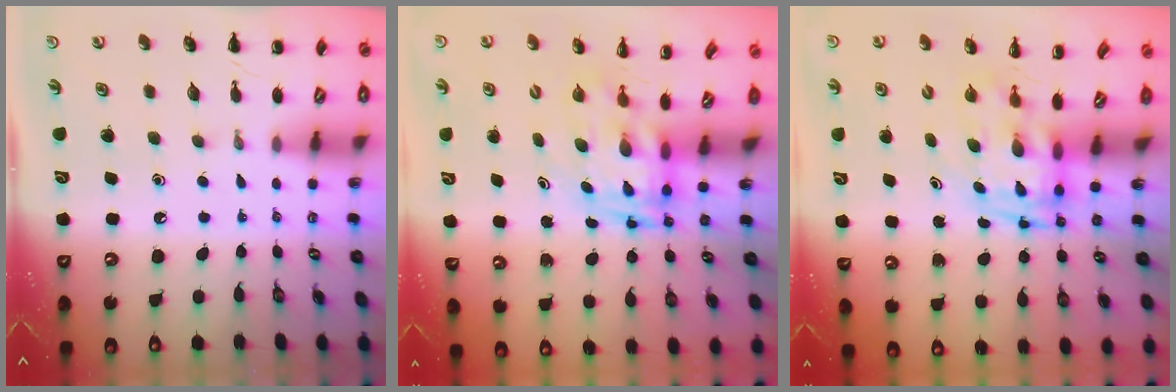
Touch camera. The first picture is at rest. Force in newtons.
{"total": 3.9, "press": 3.8, "slide": 0.7}
{"total": 3.5, "press": 3.4, "slide": 0.7}